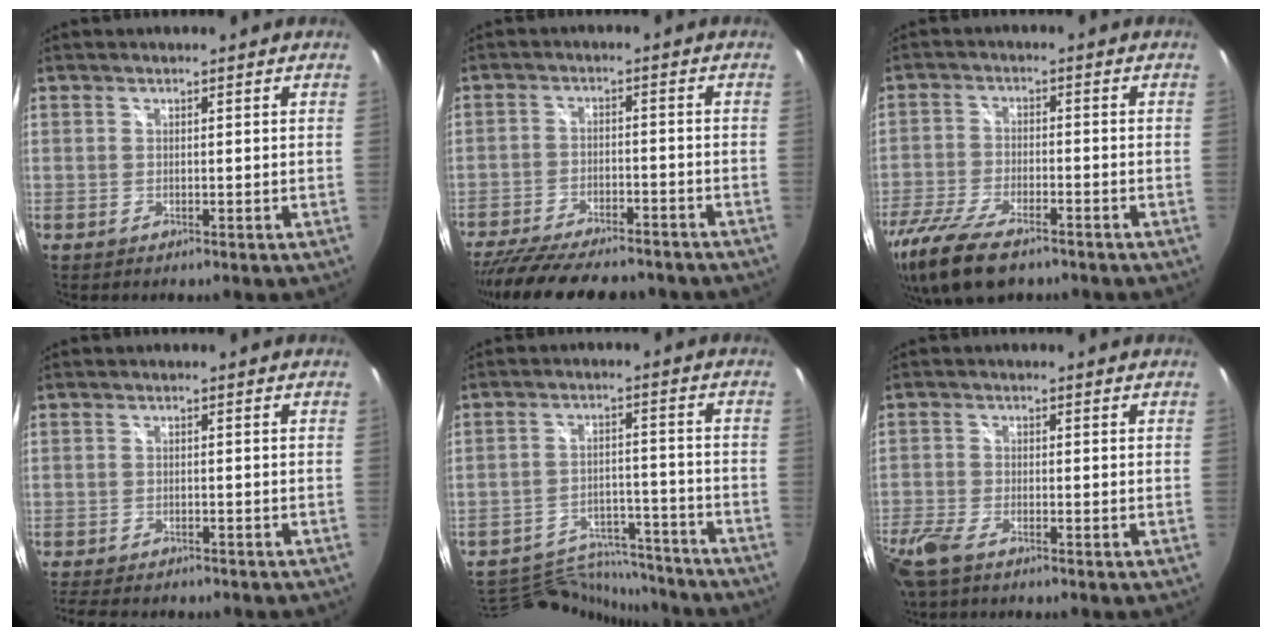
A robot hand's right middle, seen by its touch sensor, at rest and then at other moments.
{"total": 18.6, "force": [-15.6, 5.2, 8.6], "torque": [-0.178, -0.027, -0.232]}
{"total": 15.1, "force": [-10.9, 5.5, 8.9], "torque": [-0.210, -0.047, -0.200]}
{"total": 9.1, "force": [-7.7, 2.7, 3.9], "torque": [-0.092, -0.022, -0.117]}
{"total": 17.4, "force": [-16.2, 4.7, 4.5], "torque": [-0.099, 0.016, -0.230]}
{"total": 7.8, "force": [-5.5, 2.8, 4.7], "torque": [-0.129, -0.026, -0.110]}